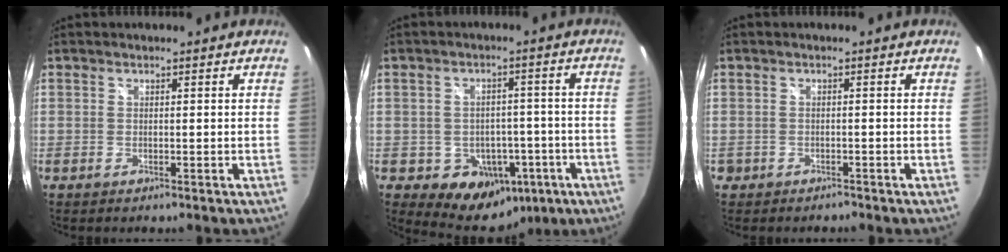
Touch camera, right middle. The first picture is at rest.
{"total": 11.4, "force": [-4.7, 9.2, 4.7], "torque": [-0.089, 0.022, -0.036]}
{"total": 1.4, "force": [-1.0, 1.0, 0.1], "torque": [-0.008, 0.000, -0.014]}